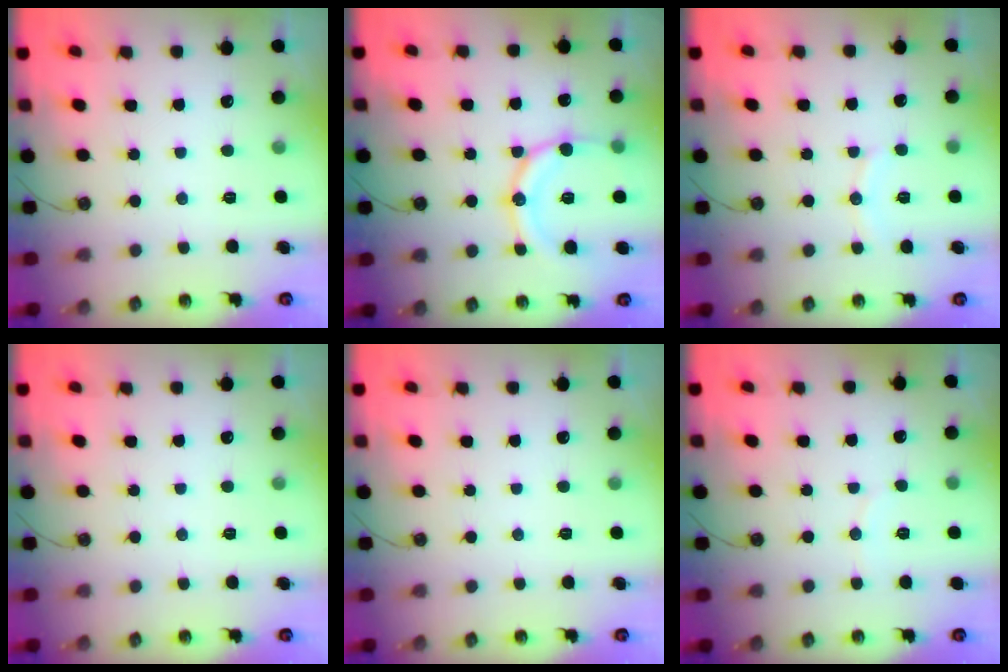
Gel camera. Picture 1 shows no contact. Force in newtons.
{"total": 15.0, "press": 14.7, "slide": 2.9}
{"total": 6.1, "press": 6.1, "slide": 0.3}
{"total": 0.0}
{"total": 0.0}
{"total": 2.5, "press": 2.5, "slide": 0.3}